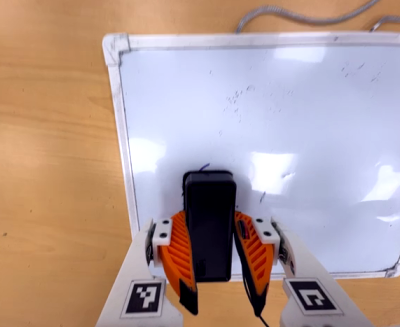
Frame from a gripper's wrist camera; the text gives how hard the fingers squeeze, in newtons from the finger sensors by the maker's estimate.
{"total": 10.7, "left": 10.2, "right": 11.3}